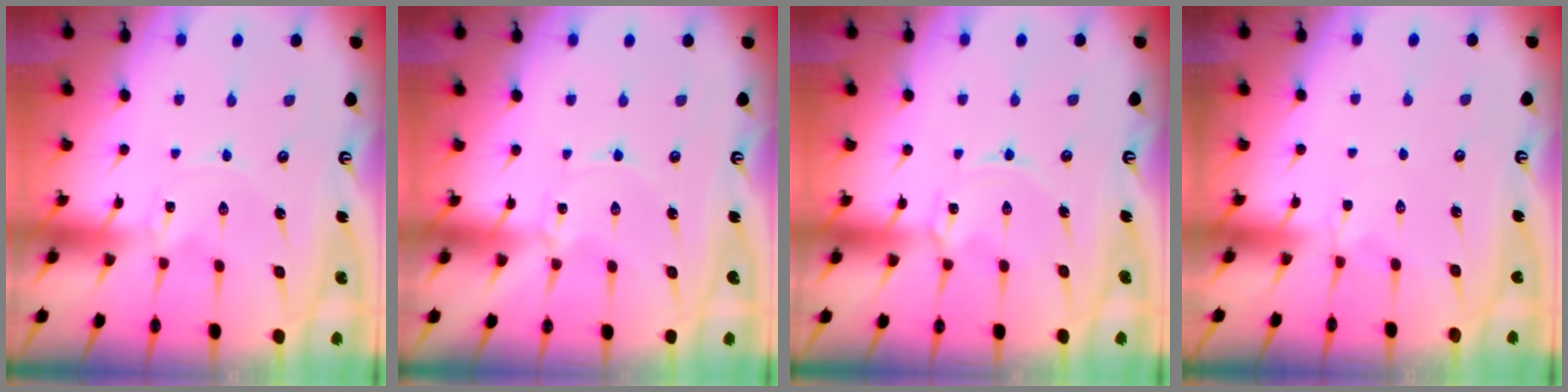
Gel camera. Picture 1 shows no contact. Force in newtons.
{"total": 1.7, "press": 1.7, "slide": 0.3}
{"total": 3.0, "press": 2.9, "slide": 0.4}
{"total": 1.9, "press": 1.9, "slide": 0.5}